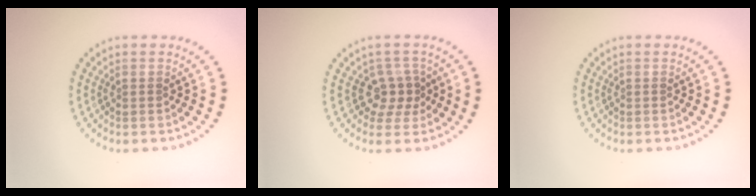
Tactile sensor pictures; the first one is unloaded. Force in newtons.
{"total": 2.4, "press": 1.9, "slide": 1.6}
{"total": 0.0}